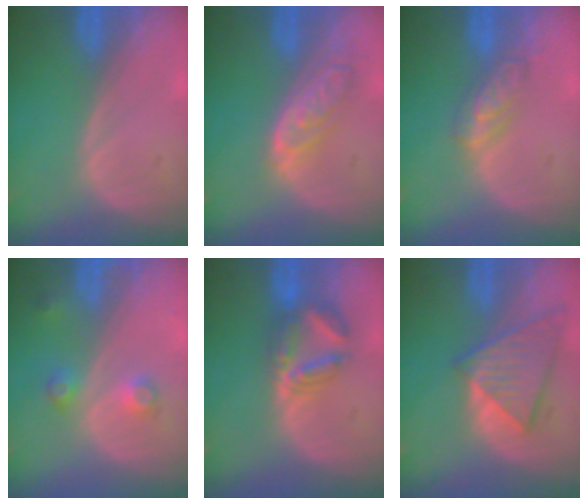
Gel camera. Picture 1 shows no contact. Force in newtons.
{"total": 6.3, "press": 5.6, "slide": 2.8}
{"total": 4.7, "press": 4.5, "slide": 1.3}
{"total": 3.8, "press": 3.5, "slide": 1.4}
{"total": 5.9, "press": 5.9, "slide": 0.3}
{"total": 8.0, "press": 7.2, "slide": 3.6}